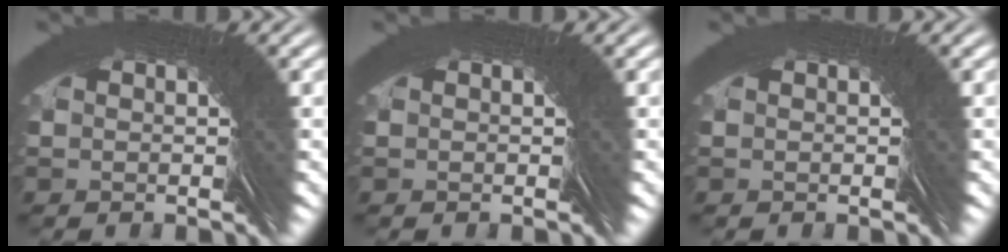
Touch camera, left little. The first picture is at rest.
{"total": 0.0}
{"total": 0.0}